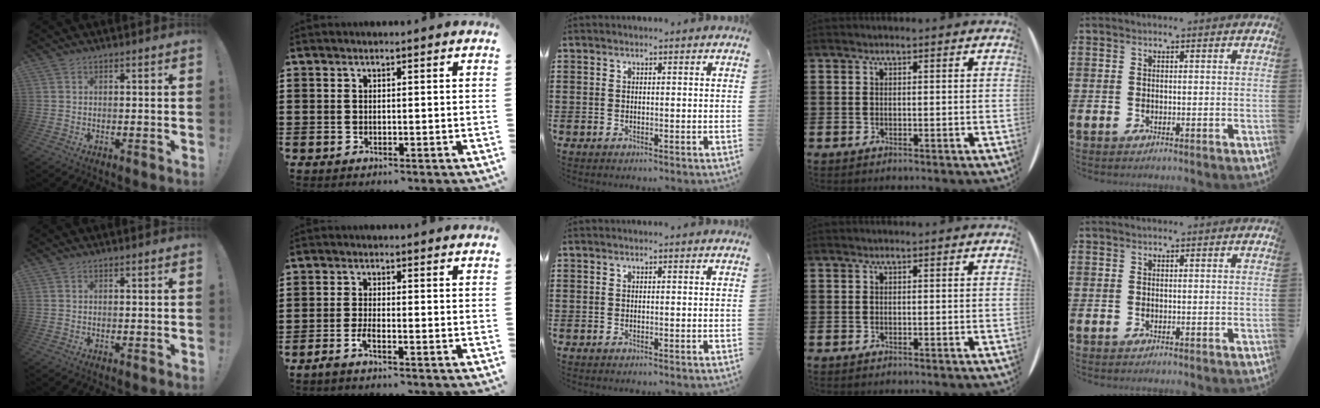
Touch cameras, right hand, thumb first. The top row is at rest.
{"index": {"total": 2.1, "force": [-1.5, 0.1, 1.5], "torque": [-0.033, -0.004, -0.030]}}